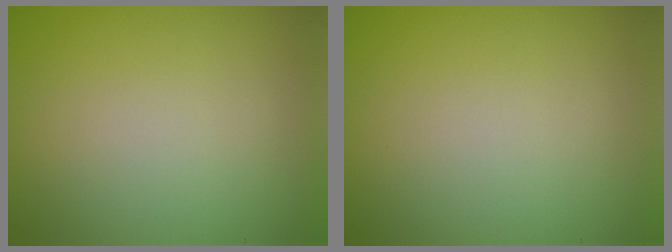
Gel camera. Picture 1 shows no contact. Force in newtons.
{"total": 0.0}